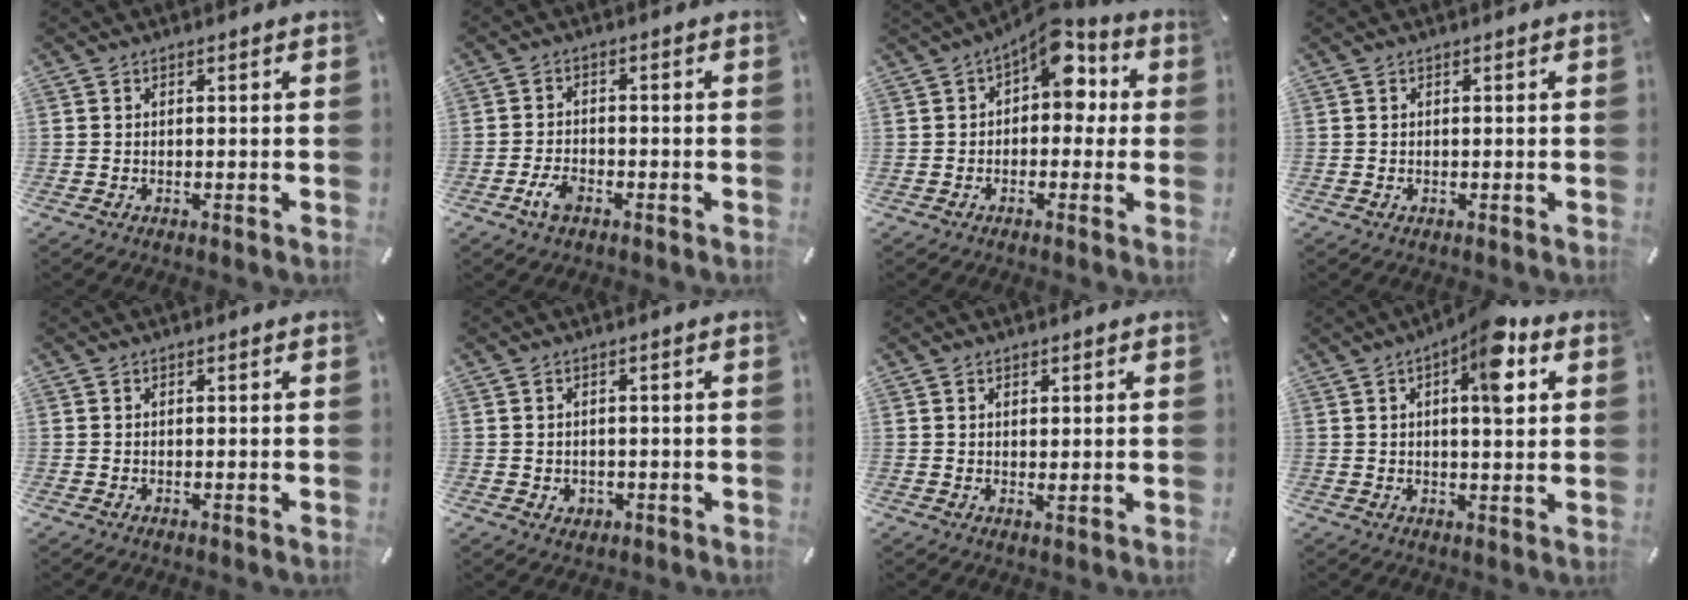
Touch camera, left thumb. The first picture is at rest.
{"total": 4.1, "force": [-2.3, 2.3, 2.6], "torque": [-0.060, 0.006, -0.046]}
{"total": 10.5, "force": [4.4, 6.4, 7.1], "torque": [-0.087, -0.025, 0.074]}
{"total": 0.0}
{"total": 0.0}
{"total": 1.9, "force": [-0.2, 1.8, 0.4], "torque": [-0.001, 0.002, -0.009]}
{"total": 0.9, "force": [0.5, 0.6, 0.5], "torque": [-0.002, -0.002, 0.008]}
{"total": 10.6, "force": [4.2, 3.9, 8.9], "torque": [-0.109, -0.017, 0.061]}